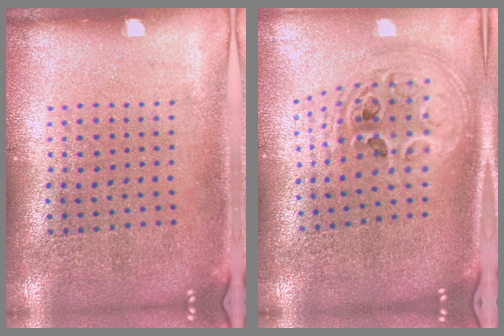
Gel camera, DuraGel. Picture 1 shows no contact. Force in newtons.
{"total": 2.5, "press": 1.9, "slide": 1.6}